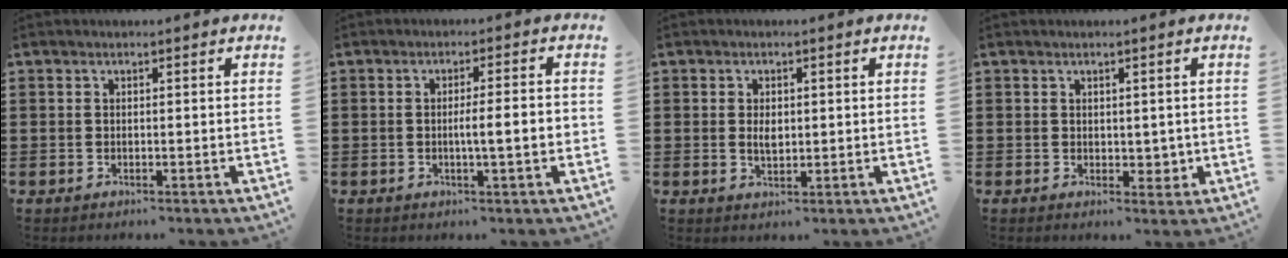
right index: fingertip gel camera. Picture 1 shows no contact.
{"total": 4.5, "force": [-0.7, 0.2, 4.5], "torque": [-0.077, -0.003, -0.015]}
{"total": 2.5, "force": [0.2, 1.3, 2.1], "torque": [-0.043, 0.005, 0.002]}
{"total": 2.3, "force": [0.7, 1.6, 1.5], "torque": [-0.014, -0.001, 0.010]}